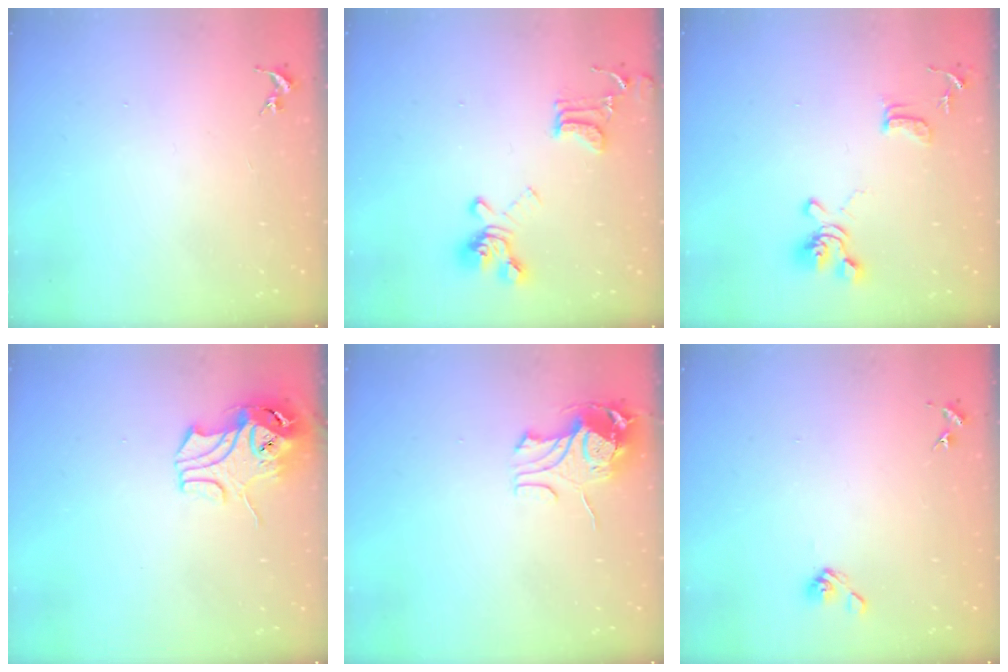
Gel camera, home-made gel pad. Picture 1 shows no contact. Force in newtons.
{"total": 16.4, "press": 16.3, "slide": 1.5}
{"total": 13.0, "press": 12.9, "slide": 1.6}
{"total": 10.3, "press": 10.2, "slide": 1.6}
{"total": 10.8, "press": 10.8, "slide": 1.2}
{"total": 5.2, "press": 4.8, "slide": 2.1}